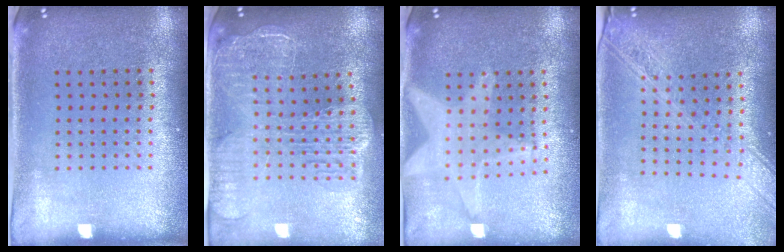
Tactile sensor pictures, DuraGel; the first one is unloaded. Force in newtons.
{"total": 2.7, "press": 2.3, "slide": 1.4}
{"total": 2.0, "press": 1.7, "slide": 1.0}
{"total": 2.2, "press": 1.9, "slide": 1.2}